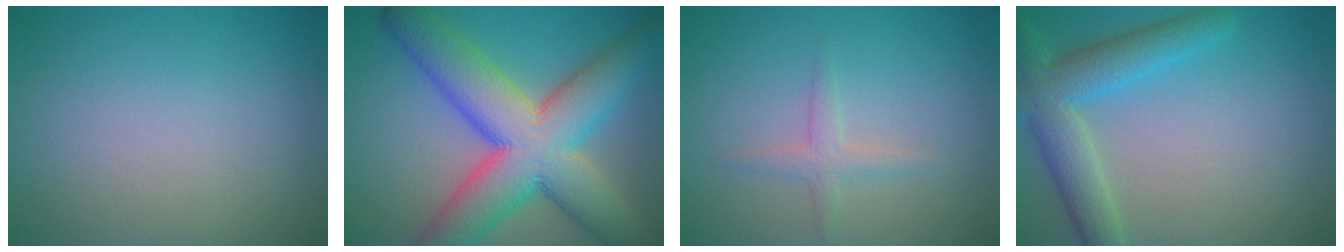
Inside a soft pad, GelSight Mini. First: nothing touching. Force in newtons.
{"total": 13.2, "press": 13.2, "slide": 0.4}
{"total": 1.6, "press": 1.6, "slide": 0.1}
{"total": 5.8, "press": 5.8, "slide": 0.3}